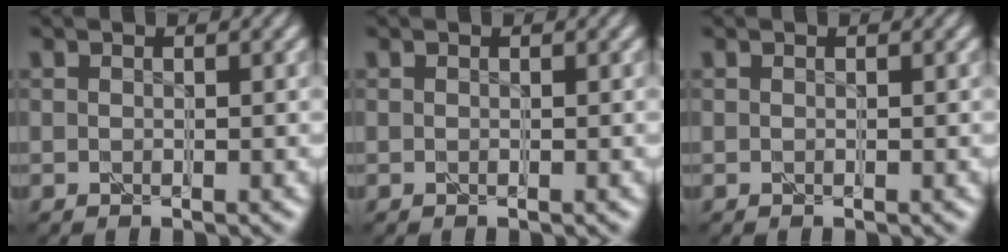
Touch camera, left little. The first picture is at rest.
{"total": 0.0}
{"total": 0.0}